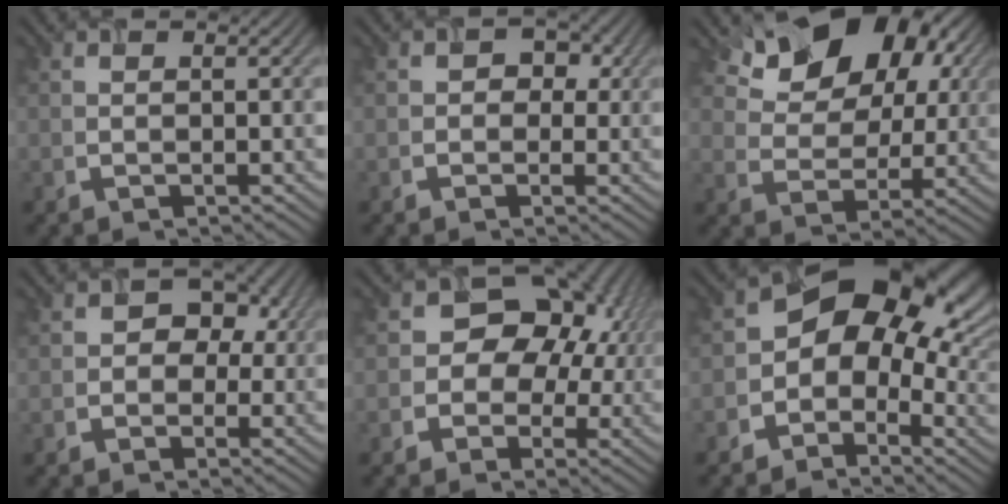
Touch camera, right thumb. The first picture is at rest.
{"total": 2.2, "force": [0.2, 2.1, 0.8], "torque": [0.011, 0.005, -0.014]}
{"total": 14.0, "force": [7.9, 8.9, 7.3], "torque": [-0.141, 0.025, 0.139]}
{"total": 4.5, "force": [0.6, 3.9, 2.1], "torque": [-0.007, 0.012, -0.021]}
{"total": 12.1, "force": [1.7, 10.1, 6.4], "torque": [-0.094, 0.021, -0.011]}
{"total": 12.0, "force": [1.2, 8.5, 8.4], "torque": [-0.103, -0.004, 0.003]}